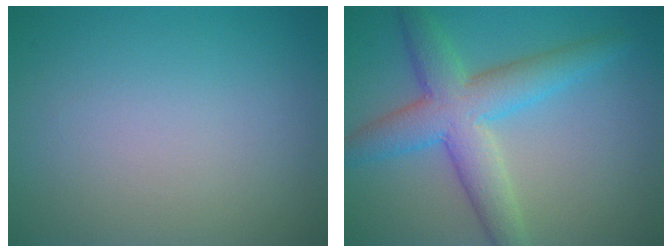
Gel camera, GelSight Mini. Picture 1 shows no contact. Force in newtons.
{"total": 6.4, "press": 6.4, "slide": 0.2}